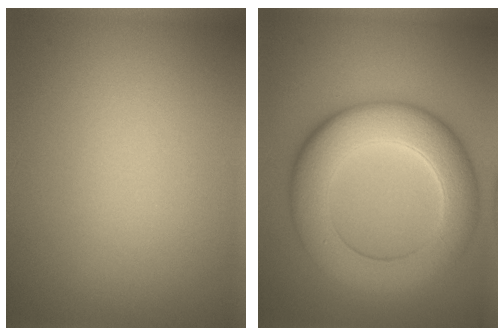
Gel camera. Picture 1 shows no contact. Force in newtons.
{"total": 9.1, "press": 9.1, "slide": 0.4}